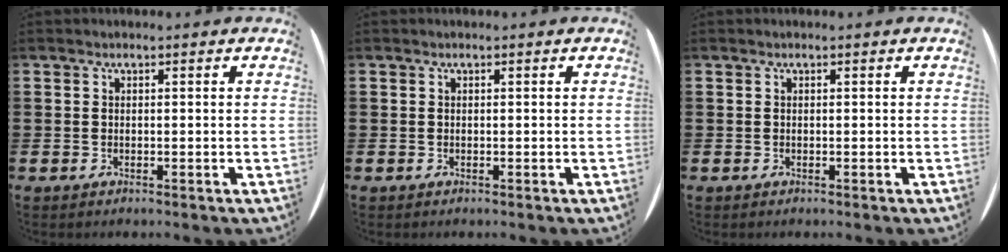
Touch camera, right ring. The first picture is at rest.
{"total": 0.0}
{"total": 0.0}